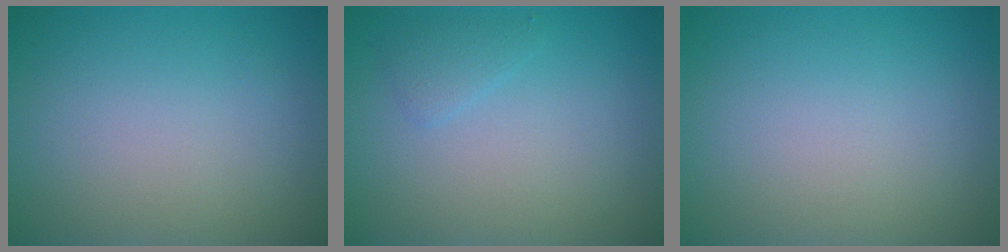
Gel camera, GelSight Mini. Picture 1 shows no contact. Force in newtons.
{"total": 1.1, "press": 1.1, "slide": 0.1}
{"total": 0.0}